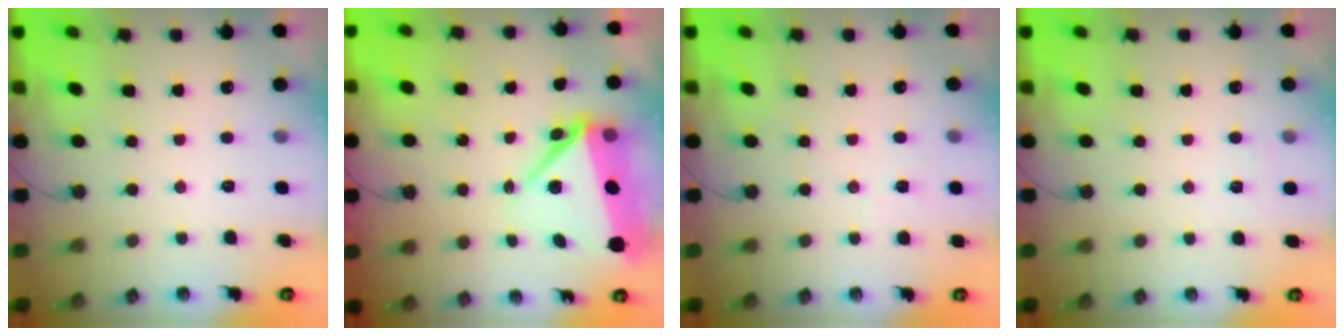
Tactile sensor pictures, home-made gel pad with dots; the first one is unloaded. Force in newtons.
{"total": 10.3, "press": 10.2, "slide": 1.2}
{"total": 2.9, "press": 2.7, "slide": 0.9}
{"total": 2.7, "press": 2.4, "slide": 1.3}